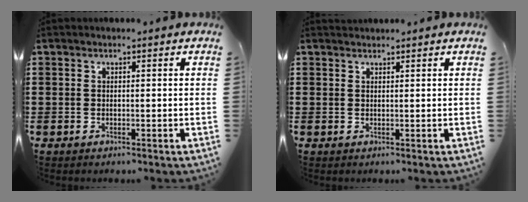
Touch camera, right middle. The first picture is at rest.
{"total": 0.8, "force": [0.8, 0.1, -0.1], "torque": [-0.002, -0.003, 0.016]}